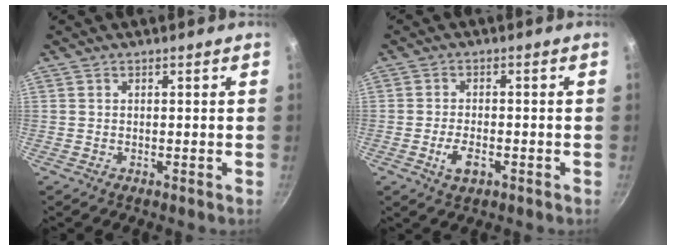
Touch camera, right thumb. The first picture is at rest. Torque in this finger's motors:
{"motor_torque": [-0.66, 0.08, 0.04, -0.13, 0.12]}